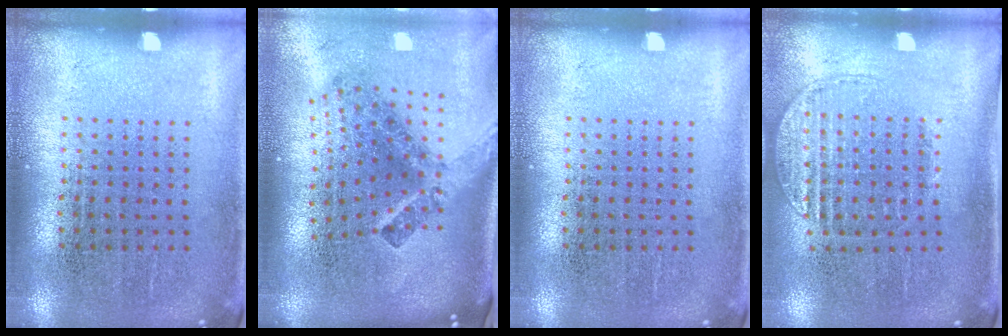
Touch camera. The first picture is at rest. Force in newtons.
{"total": 3.1, "press": 1.7, "slide": 2.5}
{"total": 0.0}
{"total": 1.3, "press": 1.1, "slide": 0.7}